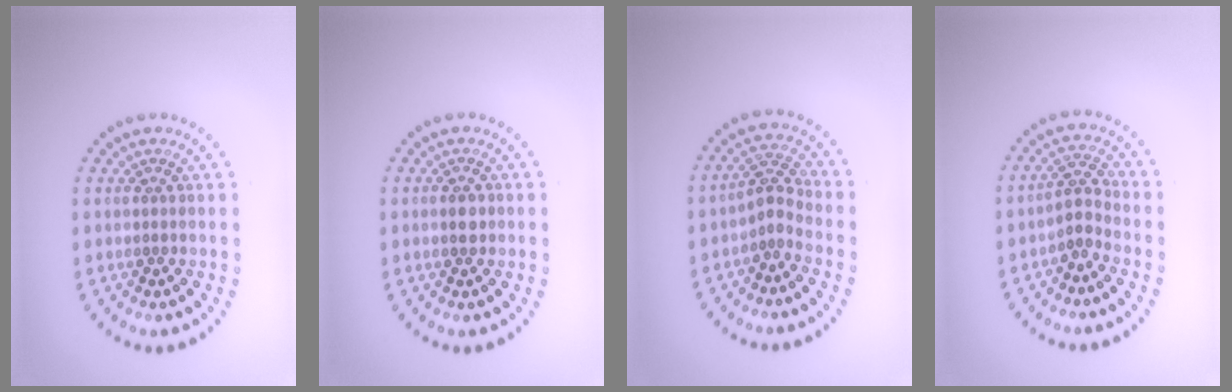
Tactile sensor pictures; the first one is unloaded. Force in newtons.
{"total": 1.1, "press": 1.1, "slide": 0.2}
{"total": 2.1, "press": 1.6, "slide": 1.5}
{"total": 2.2, "press": 1.7, "slide": 1.4}